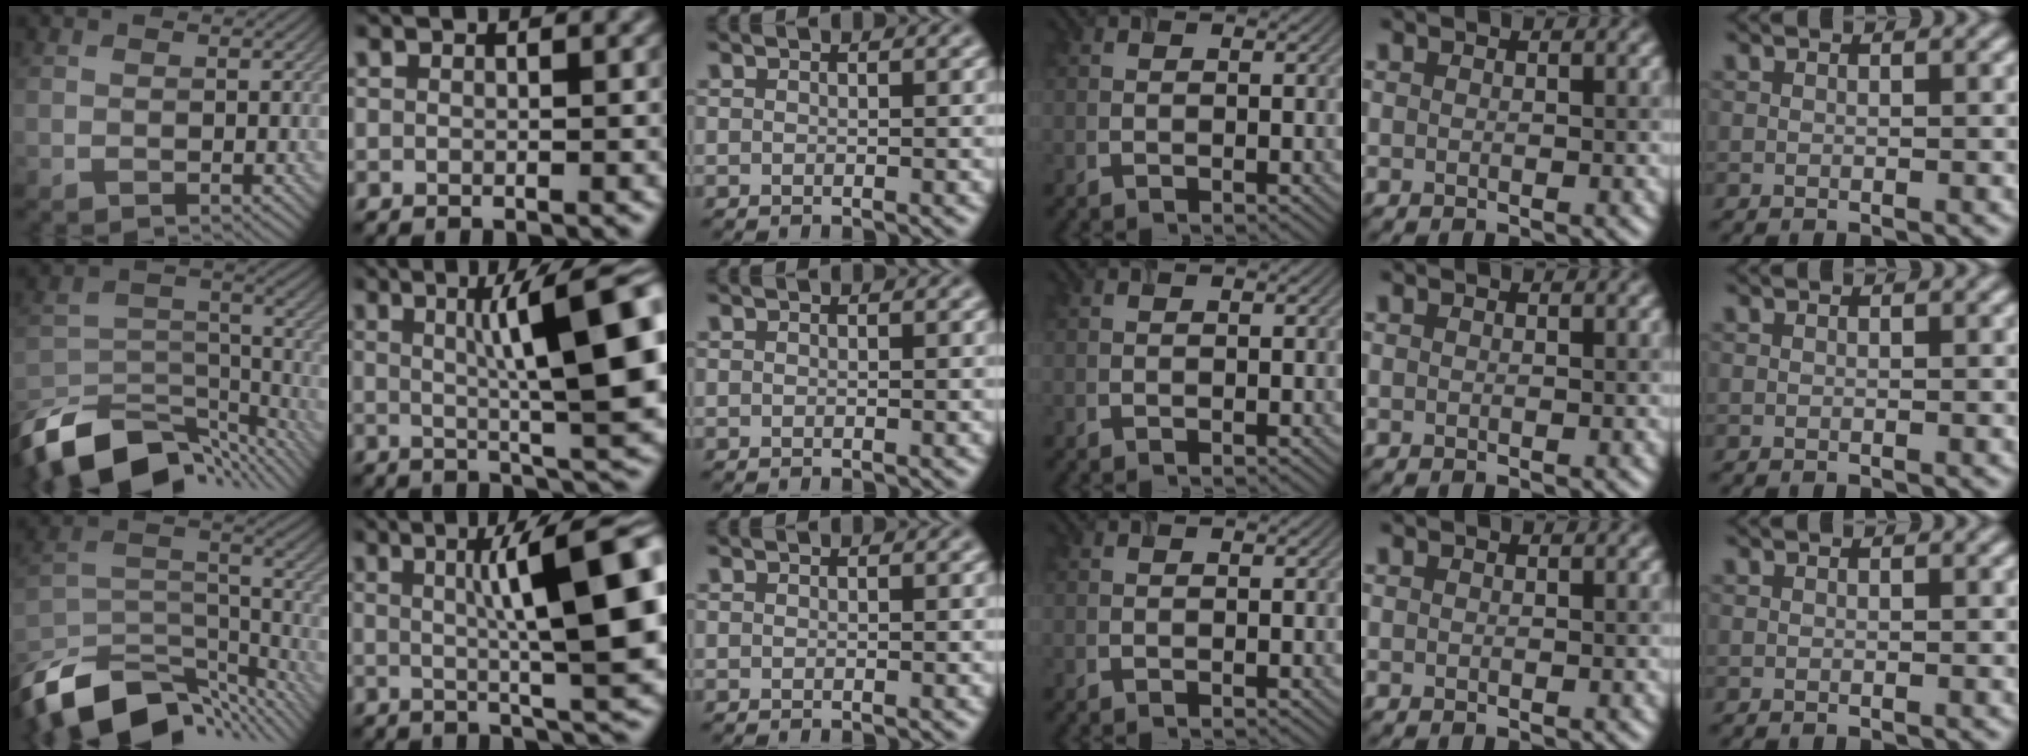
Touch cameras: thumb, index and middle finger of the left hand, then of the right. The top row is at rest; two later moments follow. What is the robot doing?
{"motion": "open", "object": "airpods case & airpods"}